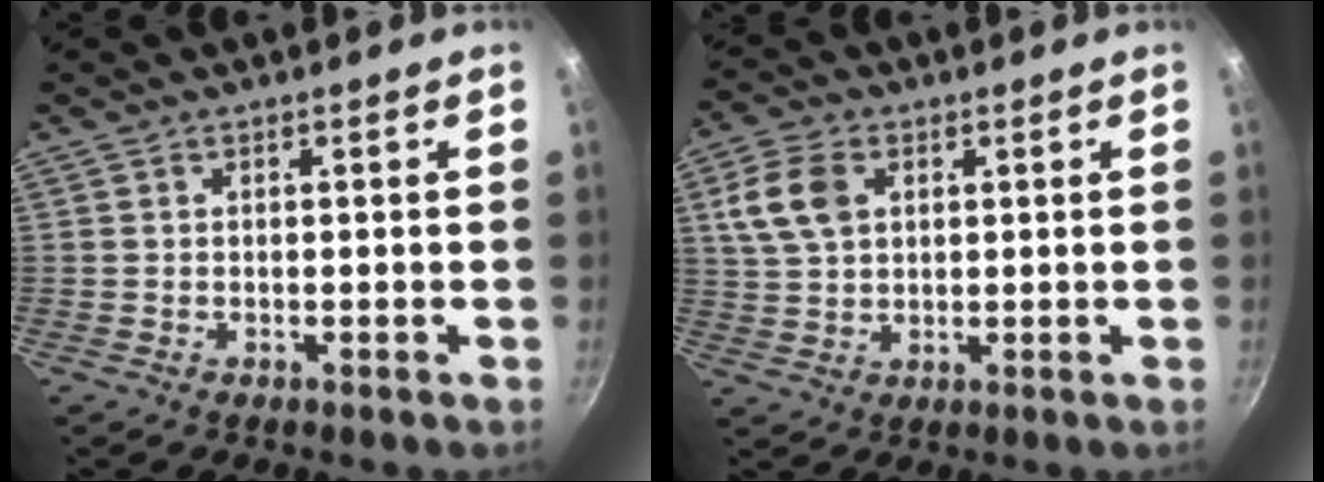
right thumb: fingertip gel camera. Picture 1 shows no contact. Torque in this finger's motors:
{"motor_torque": [0.15, 0.17, 0.29, -0.22, 0.09]}